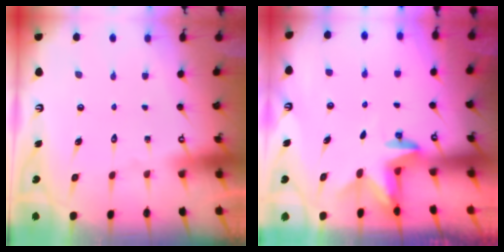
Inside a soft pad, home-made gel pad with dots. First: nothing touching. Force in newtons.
{"total": 2.7, "press": 2.6, "slide": 0.6}